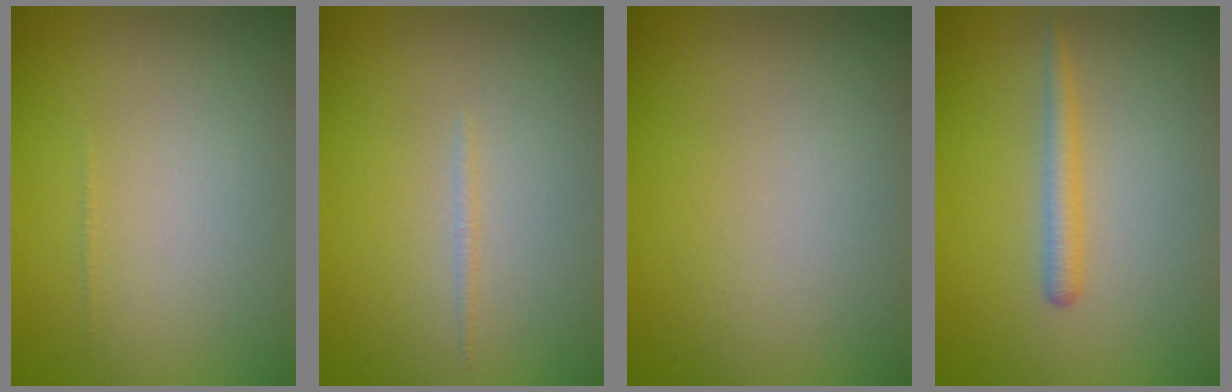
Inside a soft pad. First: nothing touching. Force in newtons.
{"total": 0.6, "press": 0.6, "slide": 0.1}
{"total": 0.0}
{"total": 1.7, "press": 1.7, "slide": 0.2}